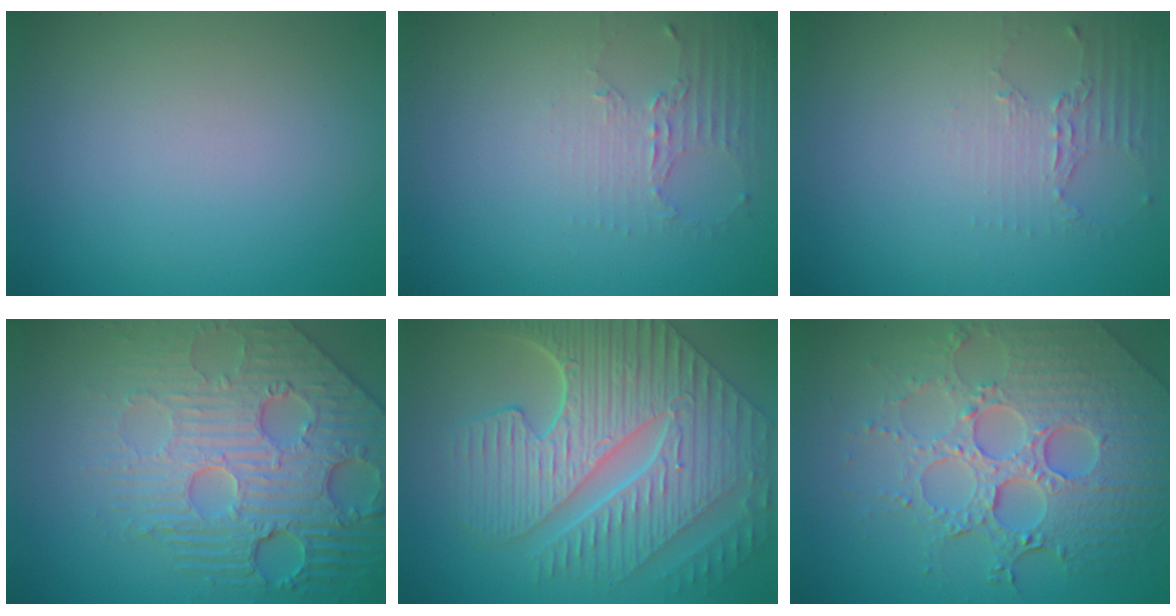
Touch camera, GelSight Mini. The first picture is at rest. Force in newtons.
{"total": 2.2, "press": 1.6, "slide": 1.5}
{"total": 2.1, "press": 1.5, "slide": 1.5}
{"total": 8.6, "press": 5.9, "slide": 6.2}
{"total": 10.4, "press": 7.3, "slide": 7.4}
{"total": 7.9, "press": 5.8, "slide": 5.4}